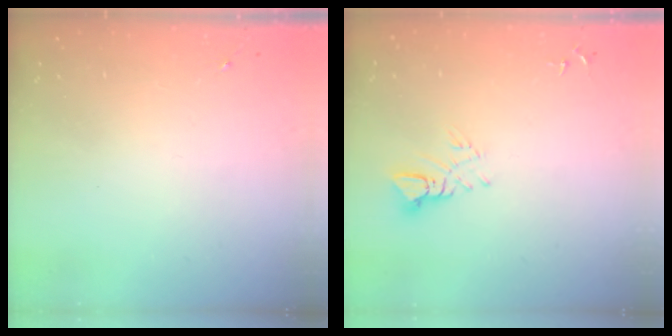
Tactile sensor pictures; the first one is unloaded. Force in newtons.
{"total": 5.6, "press": 5.6, "slide": 0.6}